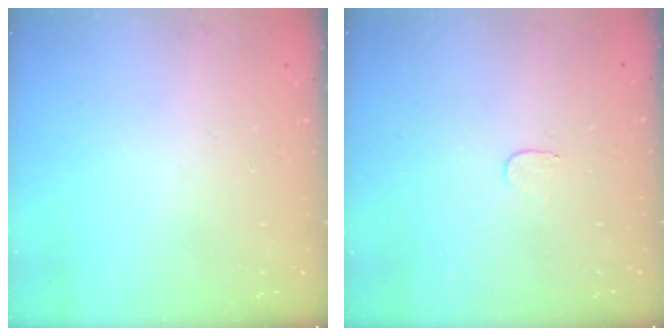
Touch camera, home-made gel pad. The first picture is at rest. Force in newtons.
{"total": 3.4, "press": 3.4, "slide": 0.2}